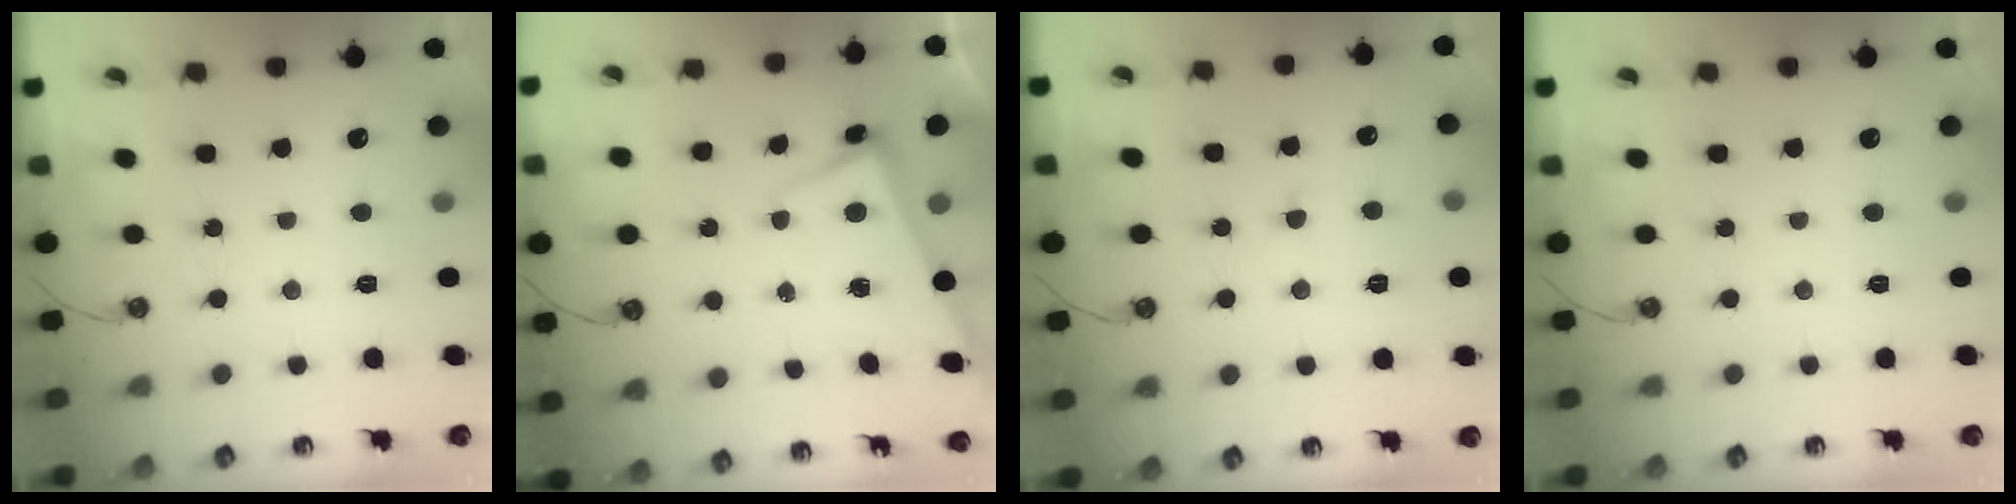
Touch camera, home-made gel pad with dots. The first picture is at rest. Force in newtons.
{"total": 2.6, "press": 2.5, "slide": 0.7}
{"total": 2.9, "press": 2.8, "slide": 0.6}
{"total": 0.0}